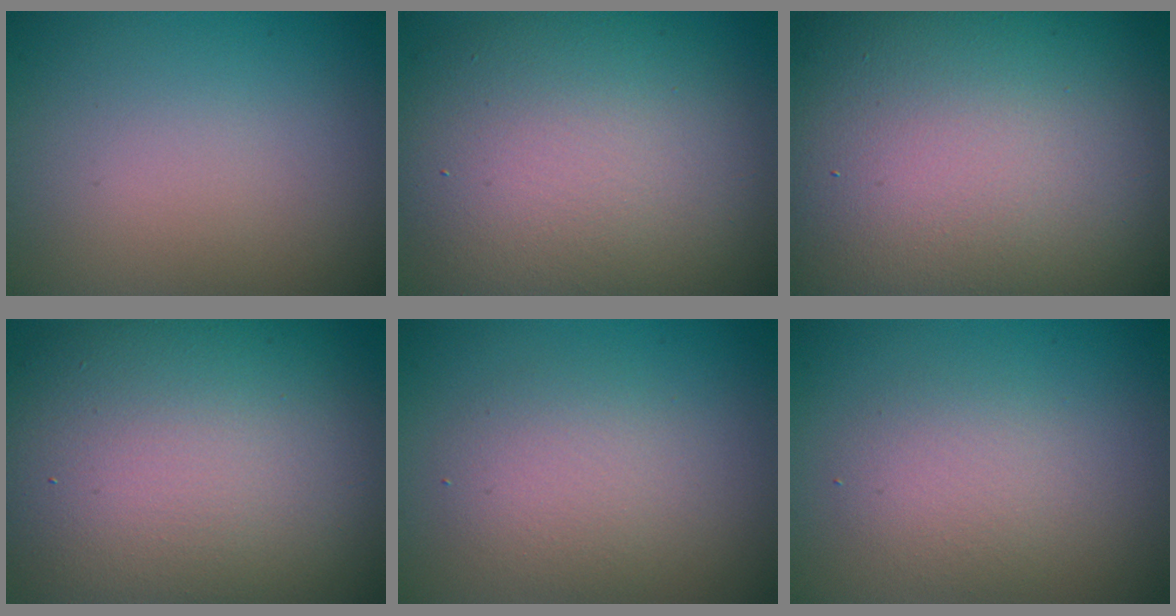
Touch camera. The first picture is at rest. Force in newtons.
{"total": 10.1, "press": 10.1, "slide": 0.6}
{"total": 21.1, "press": 21.1, "slide": 0.7}
{"total": 13.7, "press": 13.7, "slide": 0.9}
{"total": 2.6, "press": 2.6, "slide": 0.2}
{"total": 2.3, "press": 2.3, "slide": 0.1}